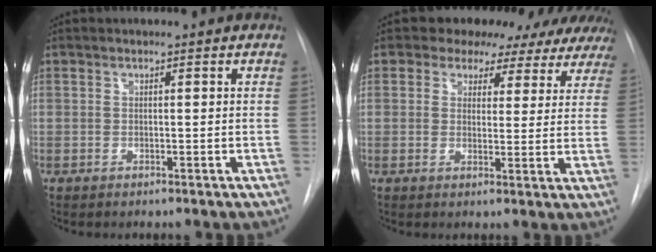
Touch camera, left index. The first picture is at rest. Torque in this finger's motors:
{"motor_torque": [0.94, -1.19, 0.40, 0.10]}